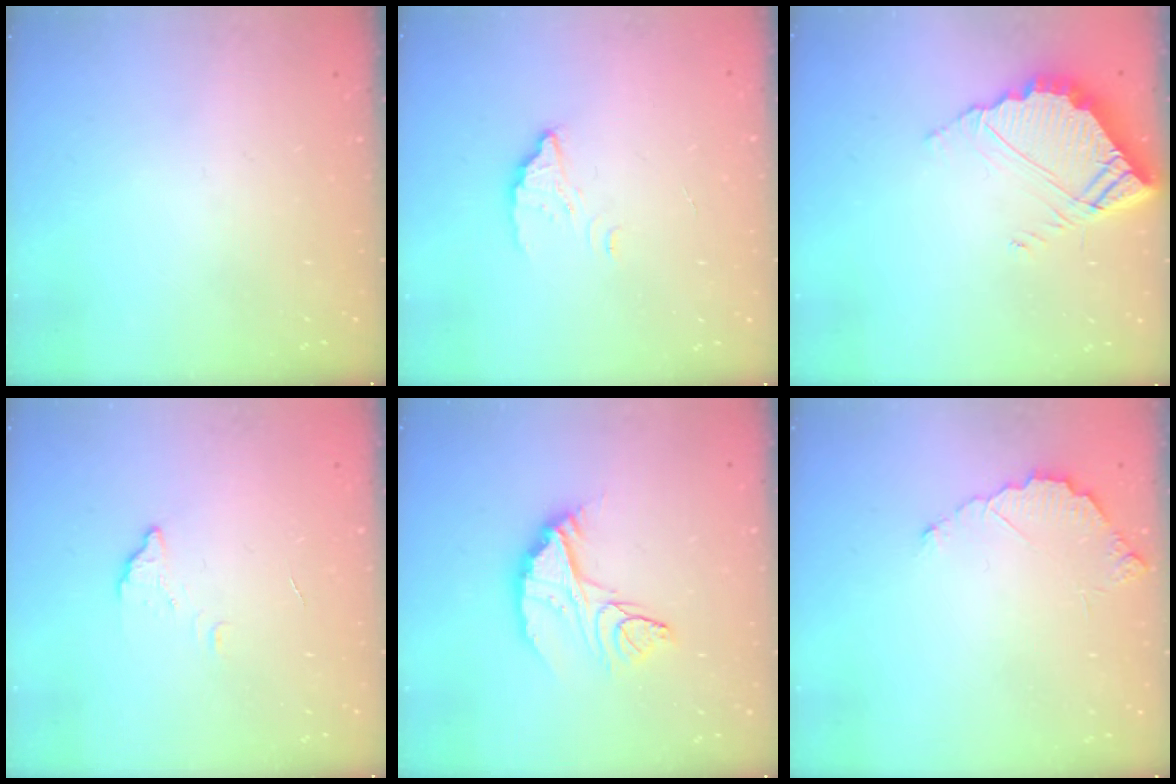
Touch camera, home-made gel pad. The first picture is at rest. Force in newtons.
{"total": 2.9, "press": 2.9, "slide": 0.2}
{"total": 8.0, "press": 7.9, "slide": 0.5}
{"total": 2.7, "press": 2.7, "slide": 0.2}
{"total": 12.0, "press": 11.9, "slide": 1.0}
{"total": 4.1, "press": 4.1, "slide": 0.3}